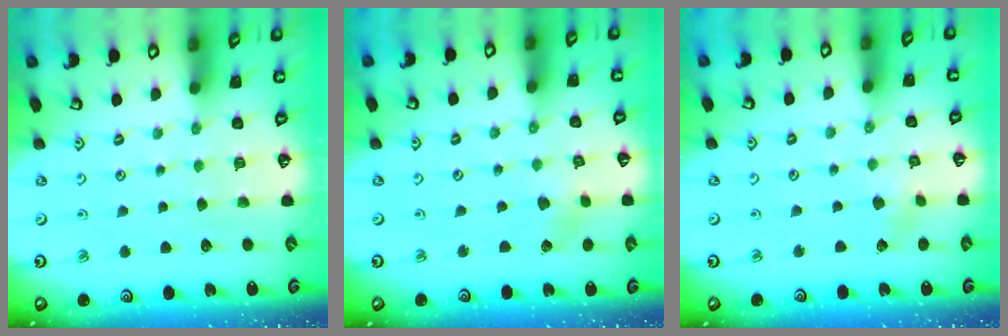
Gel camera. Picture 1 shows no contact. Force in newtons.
{"total": 2.6, "press": 2.5, "slide": 0.5}
{"total": 2.5, "press": 2.4, "slide": 0.8}